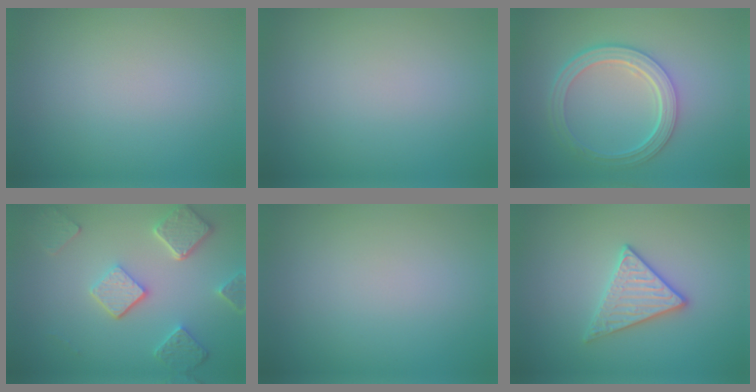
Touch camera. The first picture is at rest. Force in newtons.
{"total": 0.0}
{"total": 4.9, "press": 3.6, "slide": 3.4}
{"total": 5.3, "press": 4.0, "slide": 3.5}
{"total": 0.0}
{"total": 2.8, "press": 2.7, "slide": 0.6}